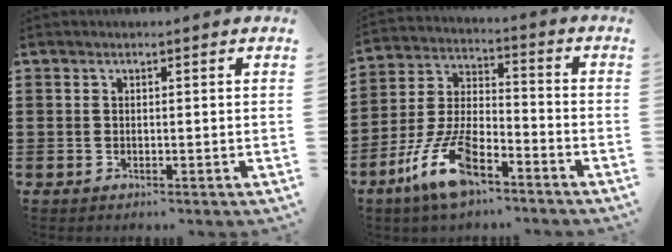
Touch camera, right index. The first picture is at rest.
{"total": 11.3, "force": [-7.0, 3.8, 8.0], "torque": [-0.184, 0.004, -0.136]}